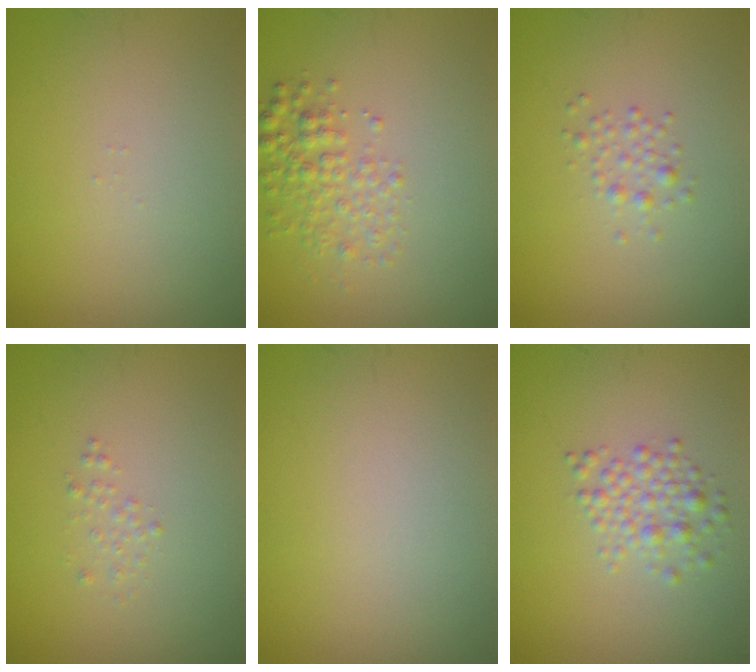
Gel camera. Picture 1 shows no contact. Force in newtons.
{"total": 2.8, "press": 2.8, "slide": 0.1}
{"total": 1.3, "press": 1.3, "slide": 0.0}
{"total": 0.8, "press": 0.8, "slide": 0.0}
{"total": 0.0}
{"total": 2.5, "press": 2.5, "slide": 0.1}